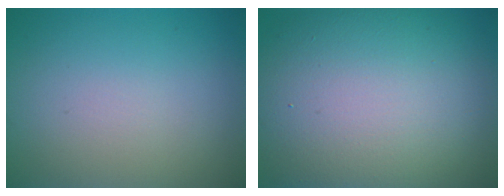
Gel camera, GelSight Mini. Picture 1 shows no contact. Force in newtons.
{"total": 15.4, "press": 15.4, "slide": 0.7}